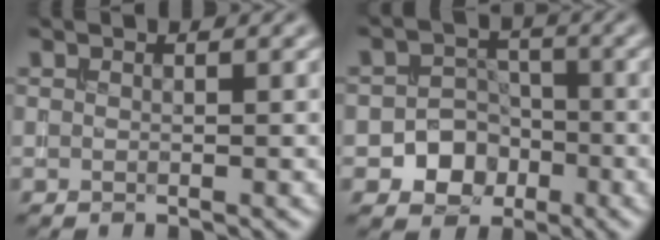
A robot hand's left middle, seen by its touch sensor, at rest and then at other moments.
{"total": 4.1, "force": [-1.7, 3.5, 1.2], "torque": [0.012, 0.007, -0.042]}